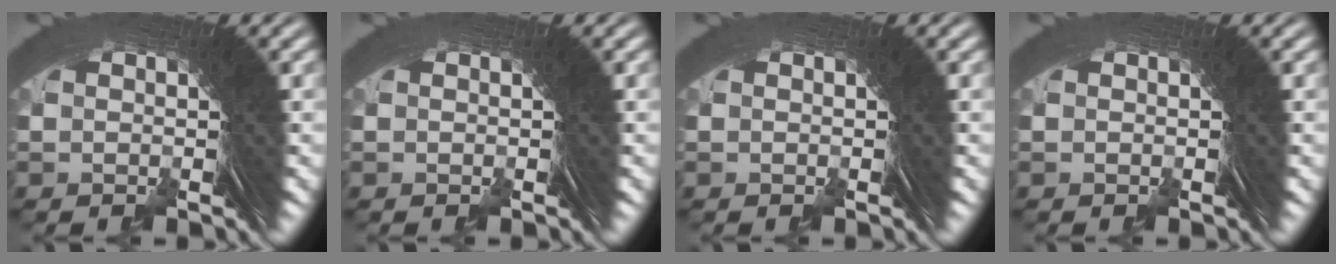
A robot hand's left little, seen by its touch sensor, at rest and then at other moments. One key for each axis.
{"total": 0.0}
{"total": 0.0}
{"total": 0.0}